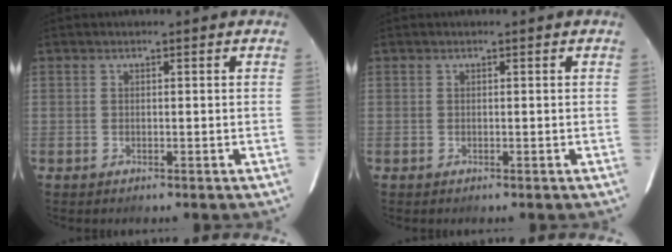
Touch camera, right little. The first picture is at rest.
{"total": 0.0}